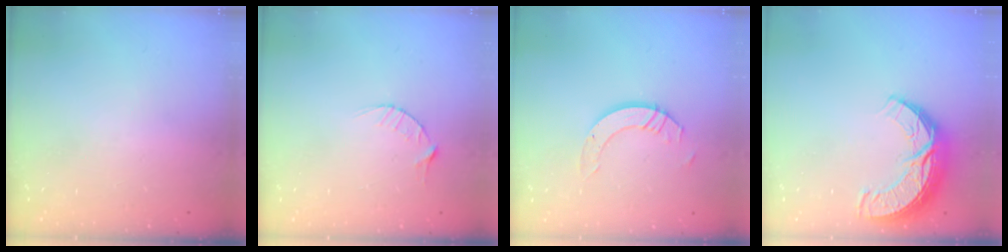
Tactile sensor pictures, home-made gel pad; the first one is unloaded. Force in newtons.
{"total": 3.4, "press": 3.4, "slide": 0.4}
{"total": 6.0, "press": 6.0, "slide": 0.4}
{"total": 11.4, "press": 11.4, "slide": 0.8}